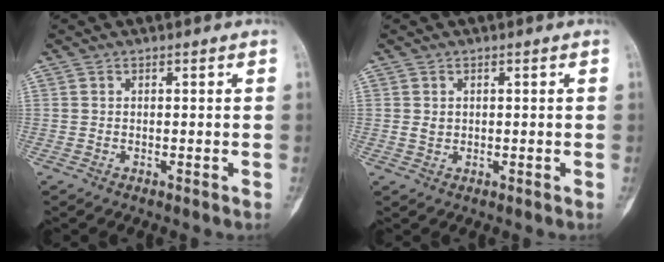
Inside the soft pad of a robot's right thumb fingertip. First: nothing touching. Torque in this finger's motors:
{"motor_torque": [0.26, 0.09, 0.33, -0.05, 0.05]}